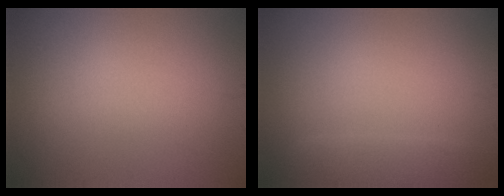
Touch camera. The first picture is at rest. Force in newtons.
{"total": 2.4, "press": 2.4, "slide": 0.2}